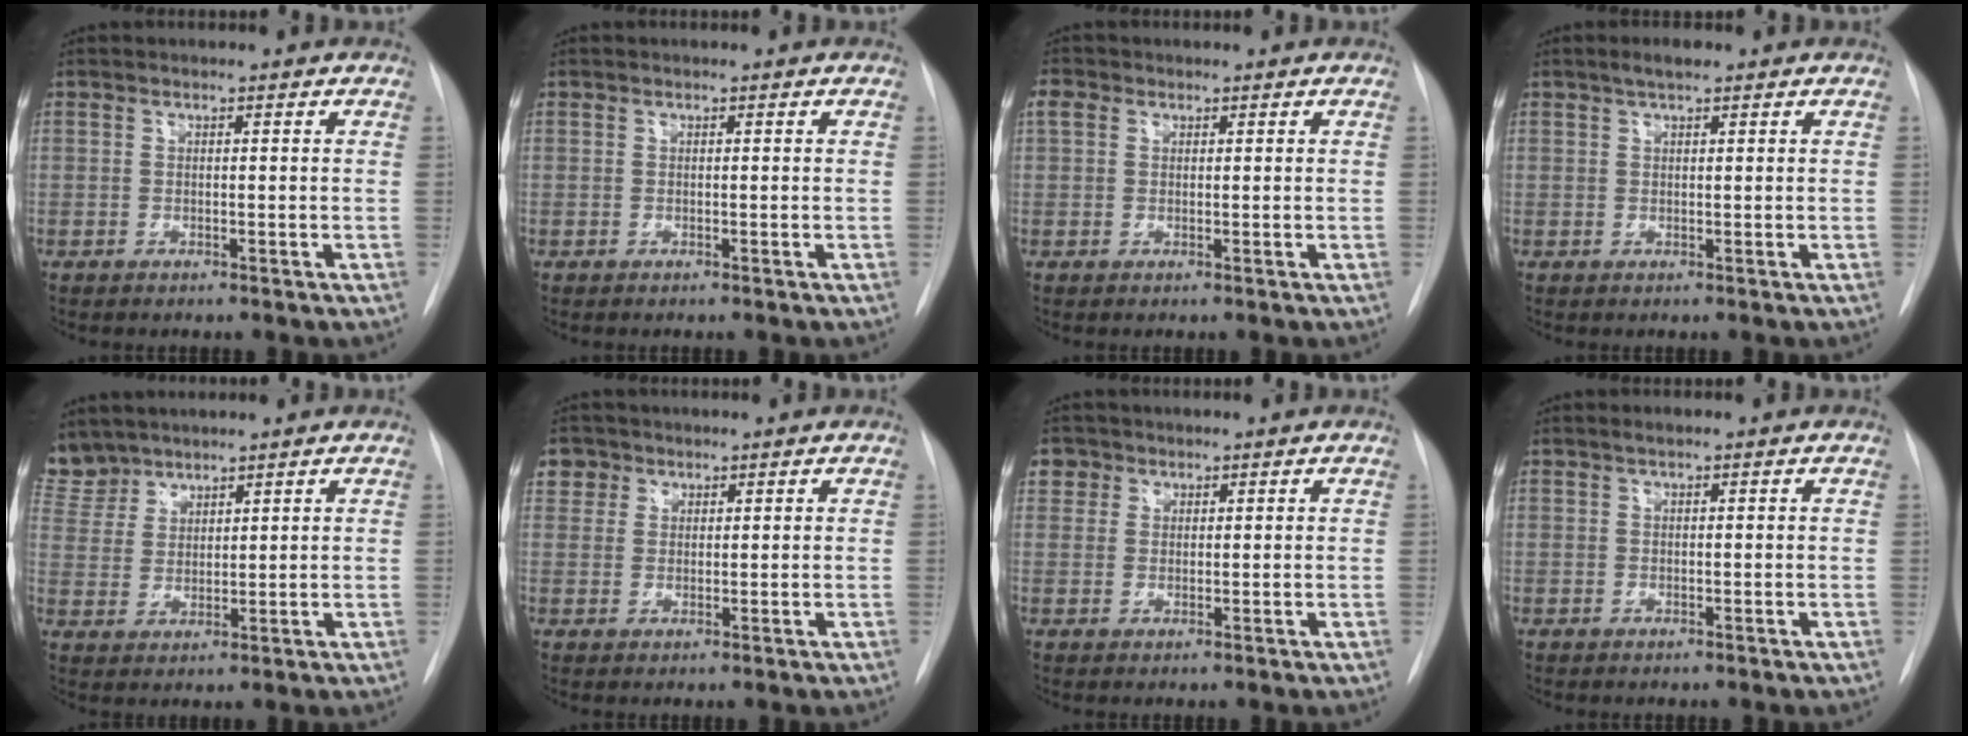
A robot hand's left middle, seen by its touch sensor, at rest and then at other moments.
{"total": 0.0}
{"total": 1.9, "force": [0.8, 1.5, 0.8], "torque": [-0.020, 0.014, 0.014]}
{"total": 2.2, "force": [1.5, 0.5, 1.5], "torque": [-0.031, 0.008, 0.026]}
{"total": 7.2, "force": [6.5, 3.2, 0.2], "torque": [-0.007, 0.006, 0.139]}
{"total": 3.4, "force": [1.9, 2.8, 0.1], "torque": [0.008, 0.008, 0.031]}
{"total": 2.7, "force": [1.4, 2.3, 0.1], "torque": [0.010, 0.007, 0.020]}
{"total": 0.7, "force": [0.5, 0.1, 0.4], "torque": [-0.010, 0.004, 0.010]}